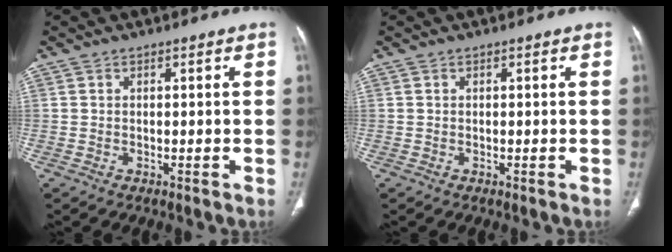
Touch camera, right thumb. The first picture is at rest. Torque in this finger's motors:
{"motor_torque": [-0.08, 0.11, -0.21, 0.17, 0.00]}